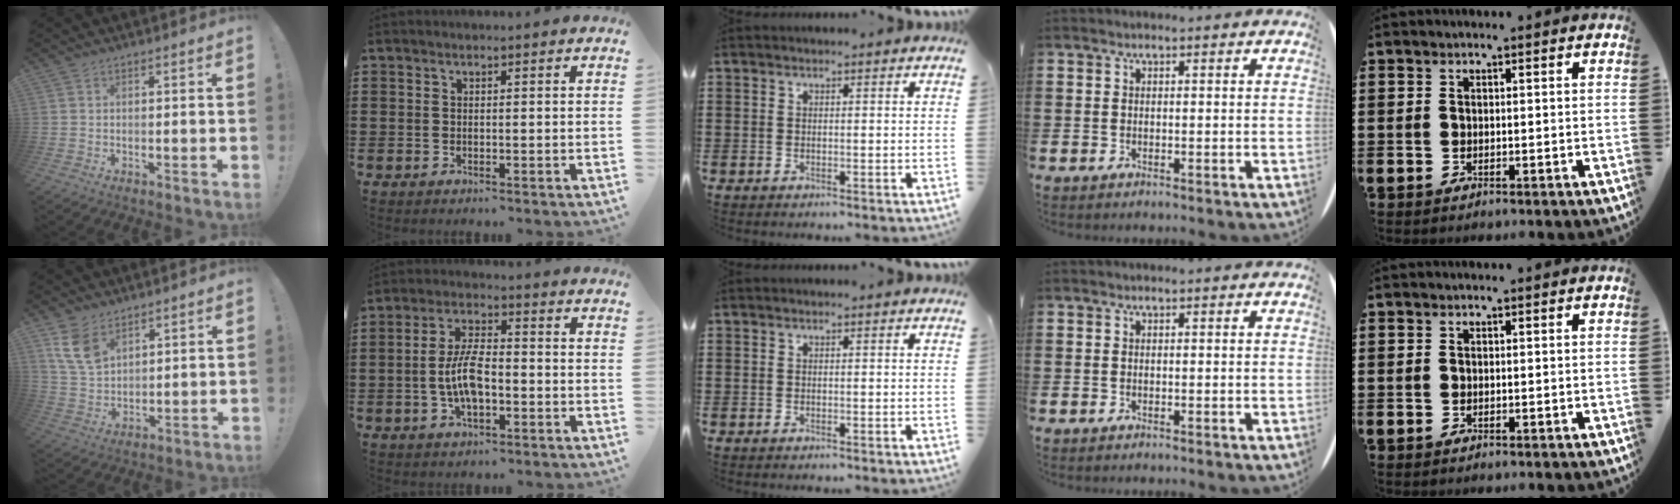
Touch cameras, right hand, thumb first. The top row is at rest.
{"thumb": {"total": 9.4, "force": [5.8, 5.7, 4.7], "torque": [-0.087, -0.022, 0.117]}, "index": {"total": 7.5, "force": [-1.6, 3.2, 6.6], "torque": [-0.148, -0.001, -0.037]}}